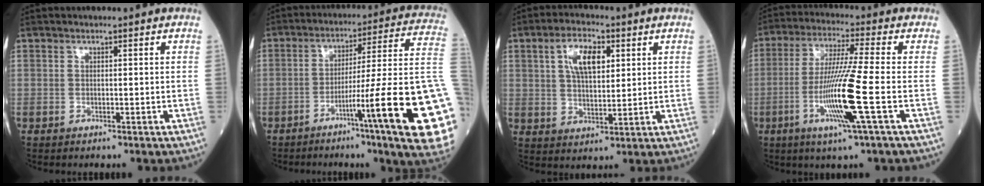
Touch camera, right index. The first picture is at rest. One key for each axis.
{"total": 23.2, "fx": -6.5, "fy": -1.4, "fz": 22.2, "tx": -0.232, "ty": -0.003, "tz": -0.107}
{"total": 7.6, "fx": 2.7, "fy": 3.2, "fz": 6.4, "tx": -0.127, "ty": 0.011, "tz": 0.051}
{"total": 11.7, "fx": -3.5, "fy": -1.6, "fz": 11.1, "tx": -0.224, "ty": -0.019, "tz": -0.071}